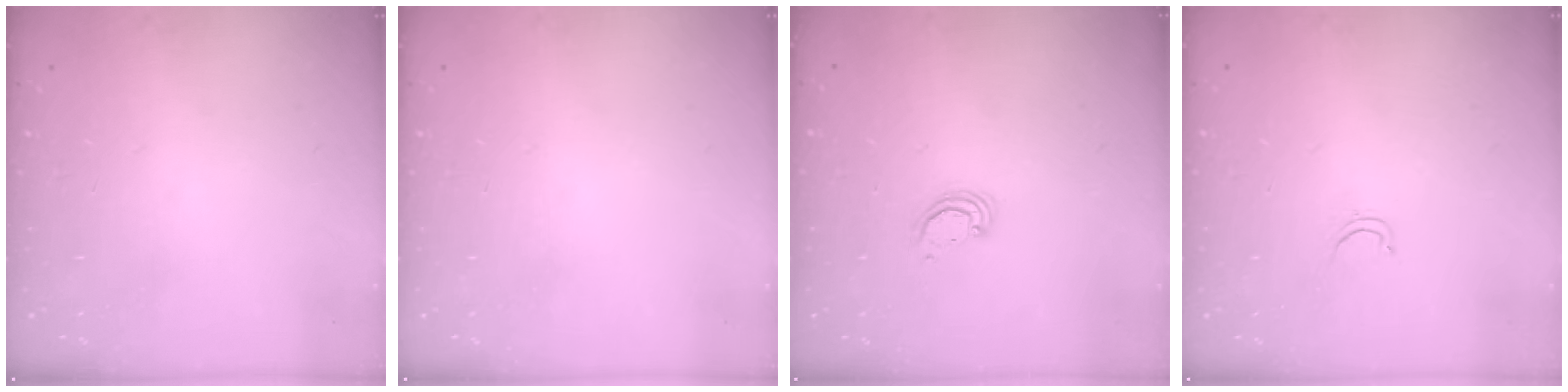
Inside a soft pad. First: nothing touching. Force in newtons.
{"total": 0.0}
{"total": 2.0, "press": 2.0, "slide": 0.2}
{"total": 2.6, "press": 2.5, "slide": 0.4}